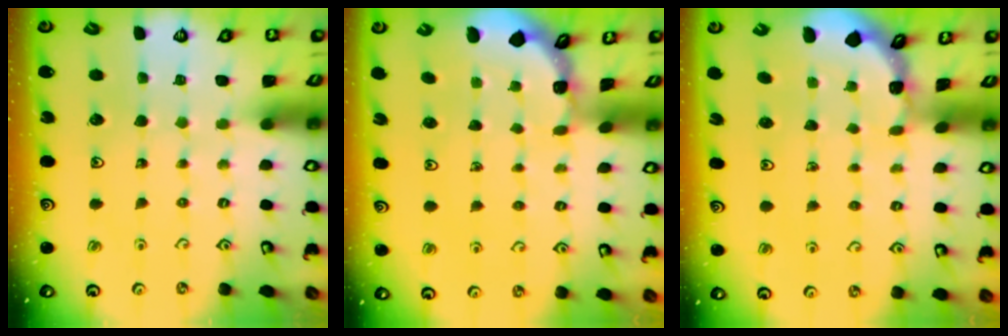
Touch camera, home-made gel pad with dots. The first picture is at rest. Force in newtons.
{"total": 0.6, "press": 0.6, "slide": 0.2}
{"total": 0.0}